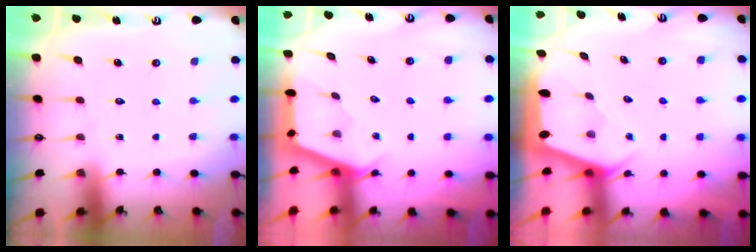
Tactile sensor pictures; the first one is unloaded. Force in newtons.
{"total": 2.7, "press": 2.7, "slide": 0.3}
{"total": 2.1, "press": 2.0, "slide": 0.3}